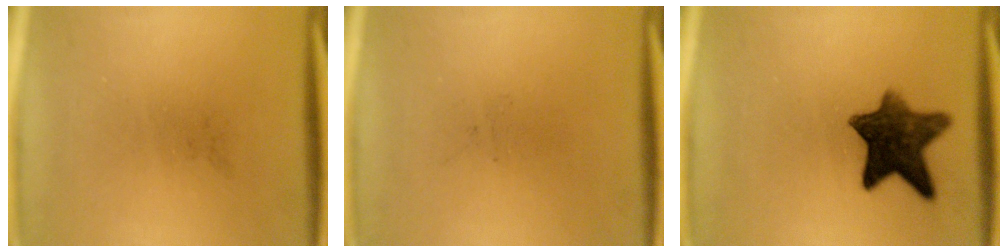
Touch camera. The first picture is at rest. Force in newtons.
{"total": 0.0}
{"total": 10.2}